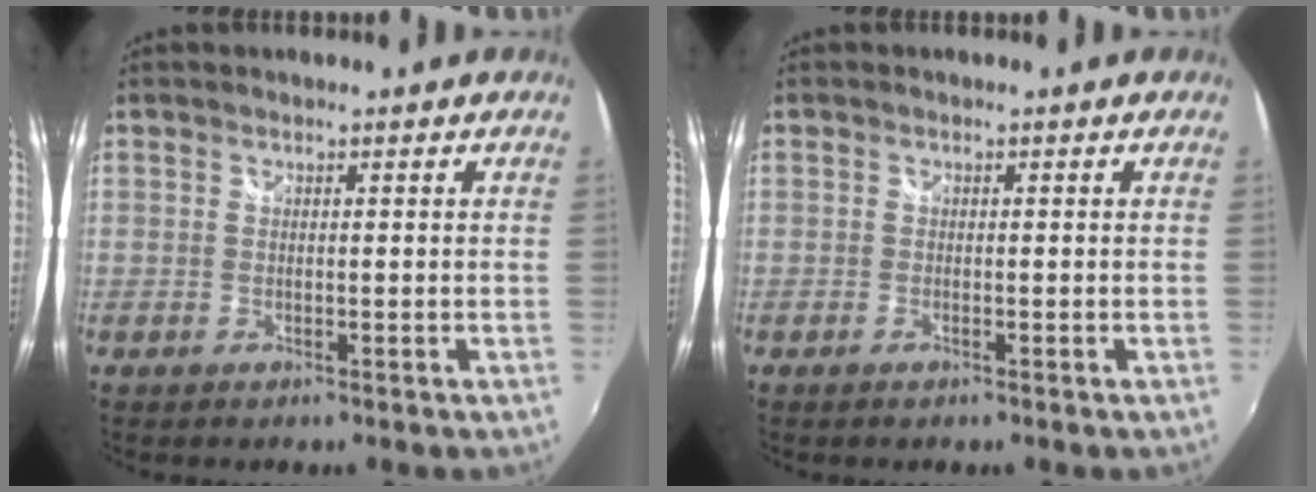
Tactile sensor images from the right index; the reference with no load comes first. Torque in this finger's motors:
{"motor_torque": [0.15, 0.07, 0.01, 0.01]}